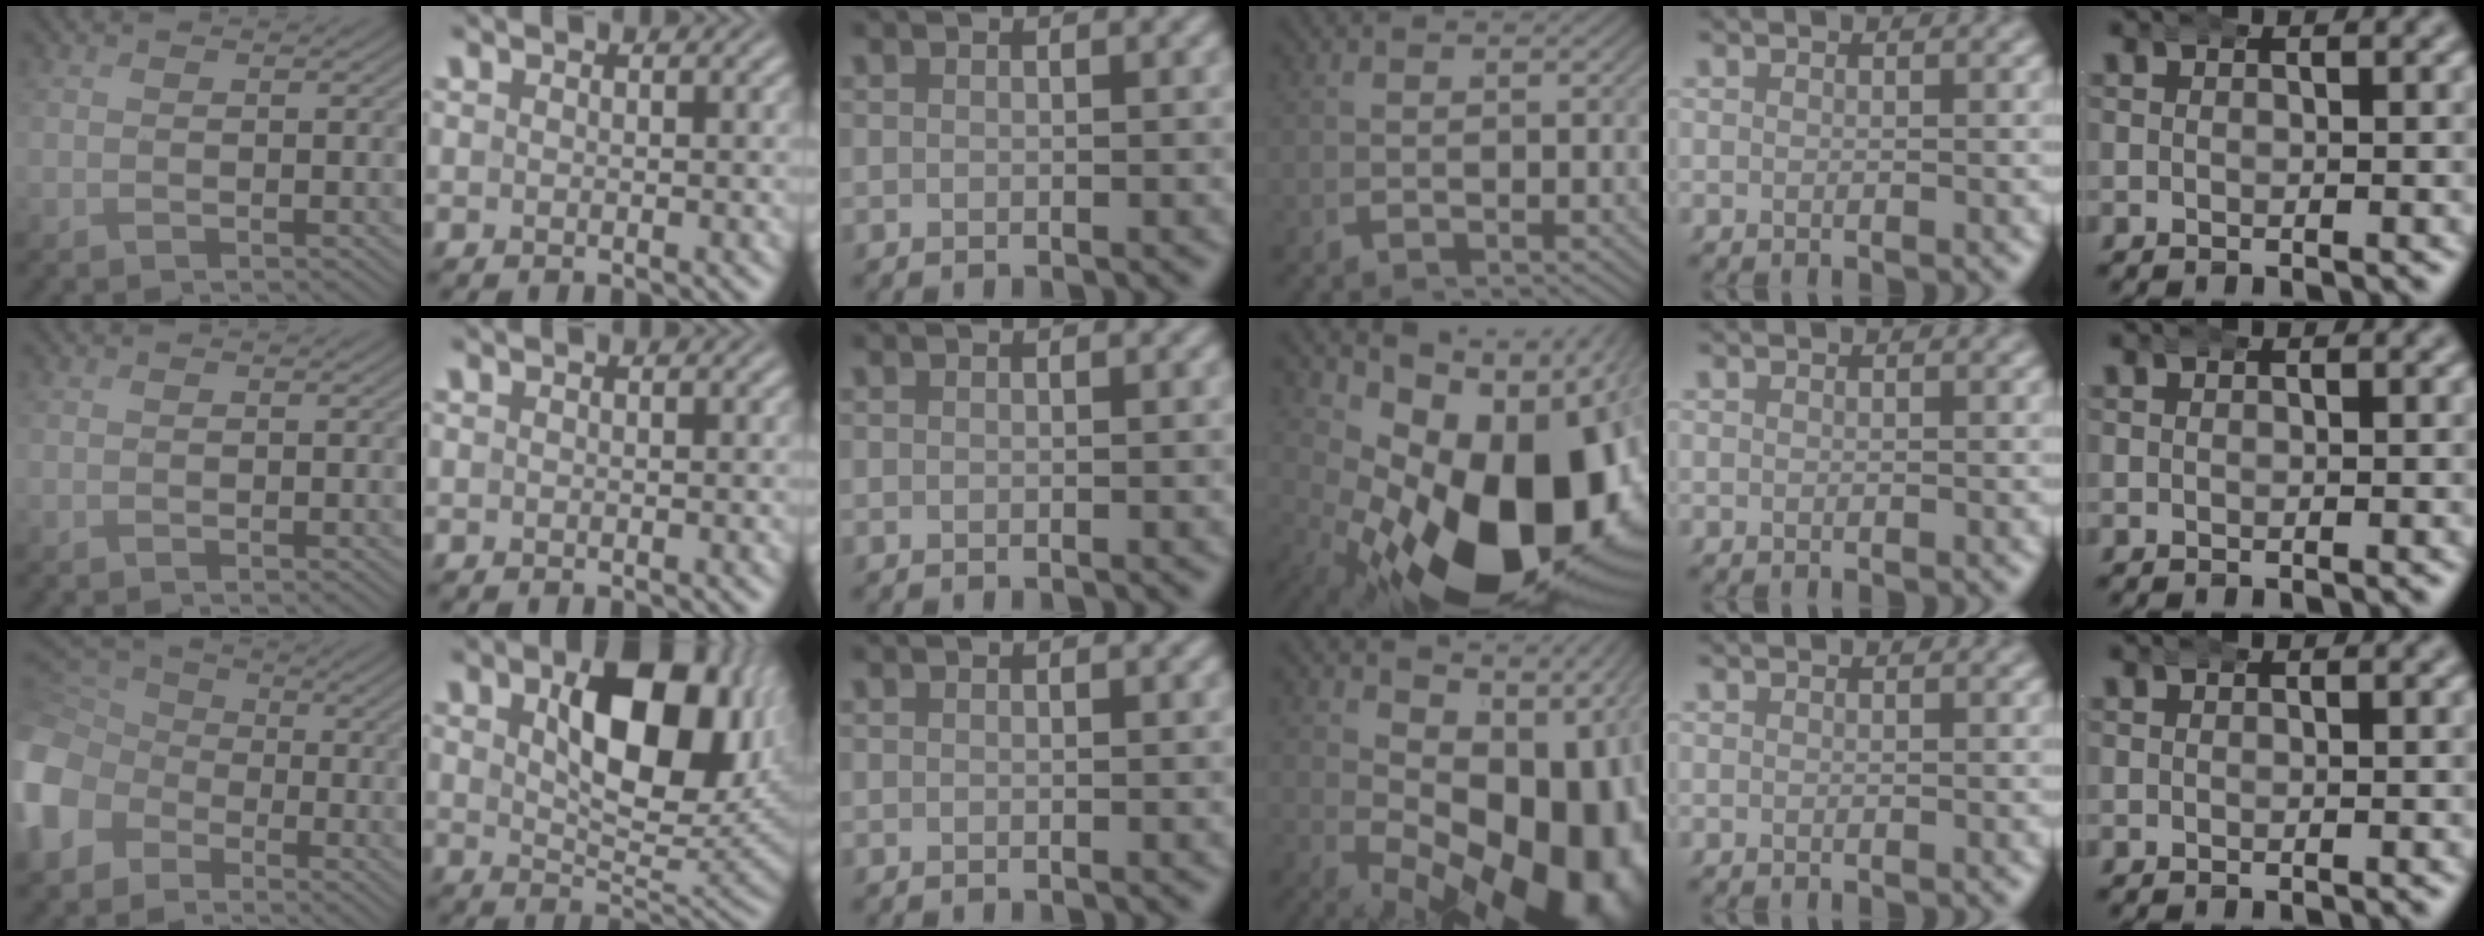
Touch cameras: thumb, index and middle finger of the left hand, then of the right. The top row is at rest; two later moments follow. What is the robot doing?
{"motion": "wrap", "object": "bandana"}